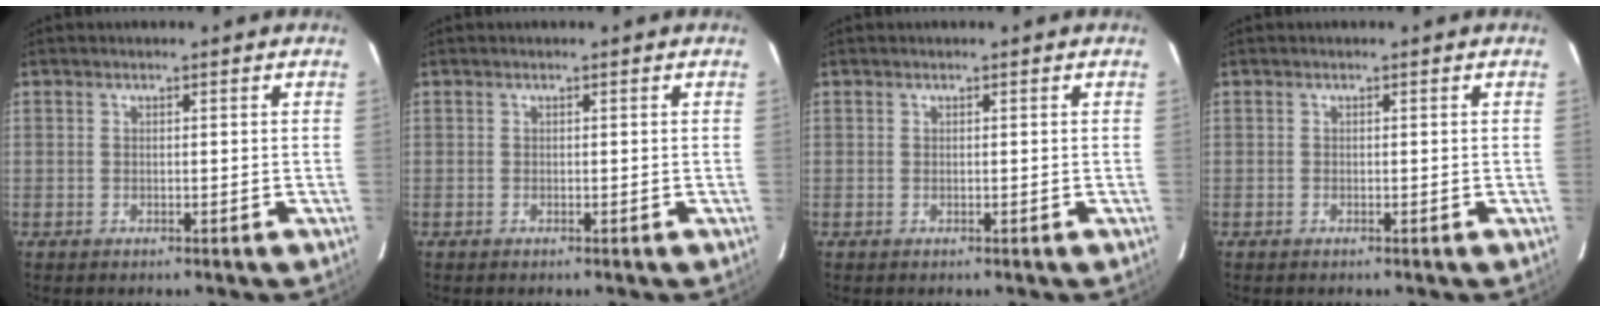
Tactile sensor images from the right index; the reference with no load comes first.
{"total": 0.0}
{"total": 0.0}
{"total": 0.0}